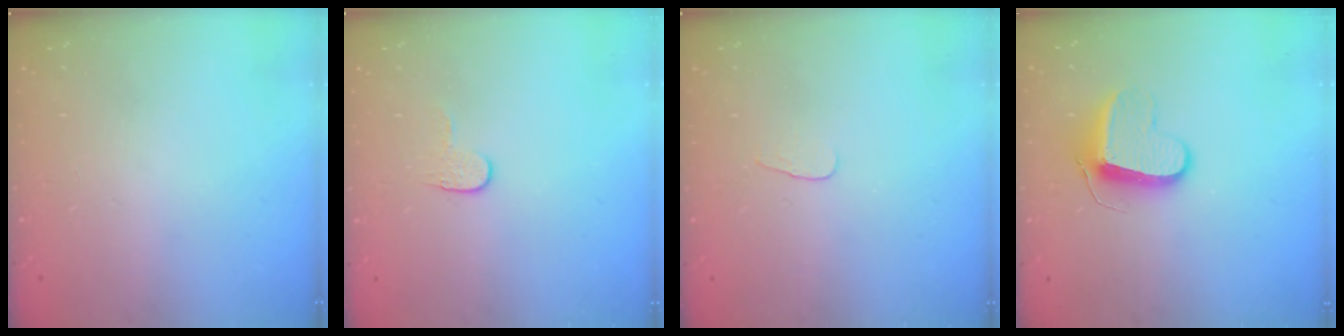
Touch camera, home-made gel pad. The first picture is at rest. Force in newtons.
{"total": 3.8, "press": 3.8, "slide": 0.3}
{"total": 2.8, "press": 2.8, "slide": 0.3}
{"total": 9.7, "press": 9.7, "slide": 0.4}